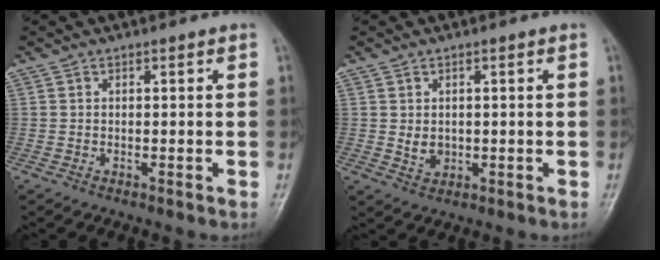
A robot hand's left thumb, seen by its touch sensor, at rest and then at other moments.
{"total": 2.9, "force": [0.1, 2.2, 1.8], "torque": [-0.022, -0.004, 0.010]}